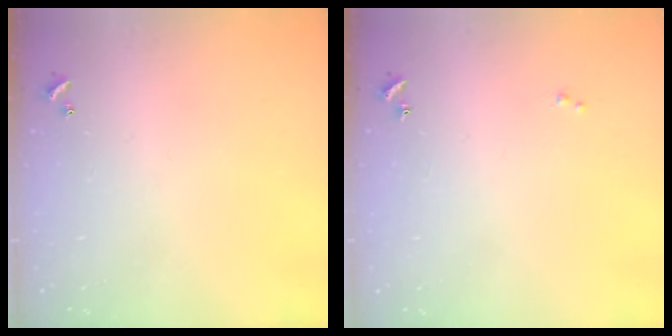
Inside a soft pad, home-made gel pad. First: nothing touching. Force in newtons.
{"total": 0.0}